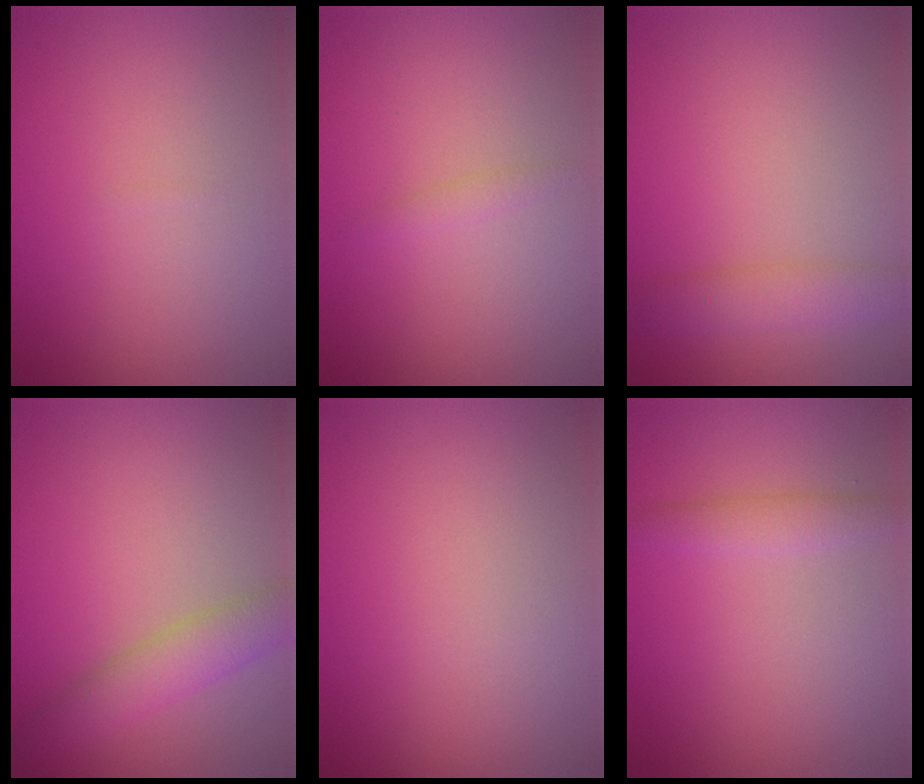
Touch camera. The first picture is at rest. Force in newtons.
{"total": 0.7, "press": 0.7, "slide": 0.0}
{"total": 3.0, "press": 3.0, "slide": 0.1}
{"total": 3.4, "press": 3.4, "slide": 0.0}
{"total": 0.0}
{"total": 1.7, "press": 1.7, "slide": 0.1}